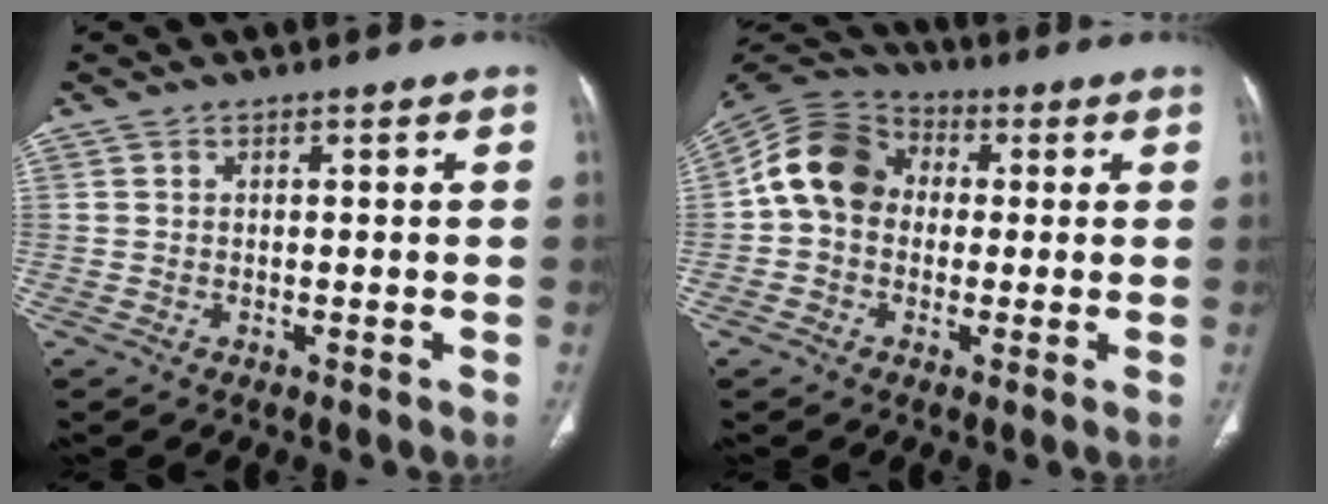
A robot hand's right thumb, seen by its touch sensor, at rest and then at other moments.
{"total": 11.6, "force": [0.4, 9.5, 6.7], "torque": [-0.112, 0.031, -0.009]}